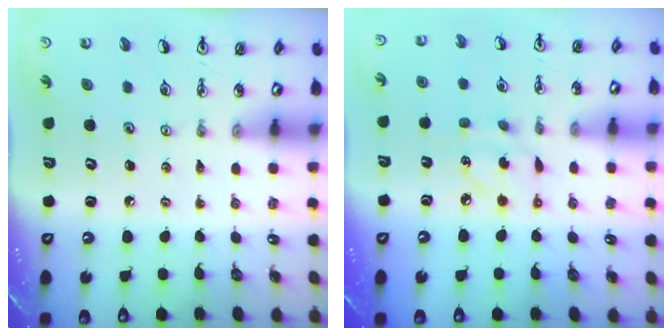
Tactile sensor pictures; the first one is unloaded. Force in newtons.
{"total": 5.8, "press": 5.8, "slide": 0.2}